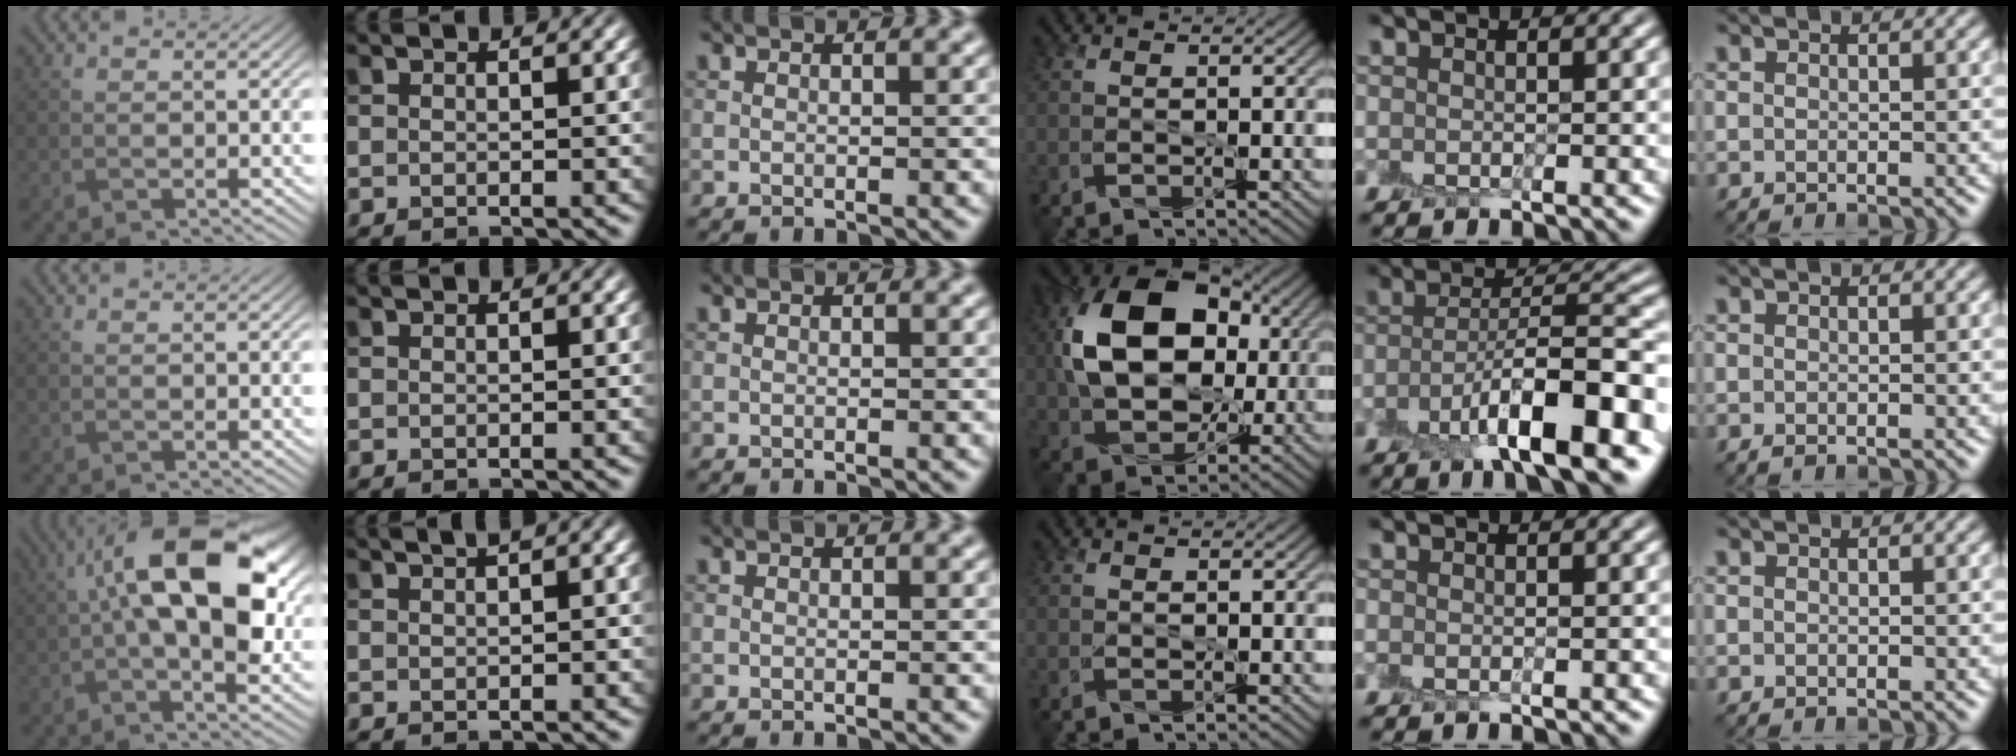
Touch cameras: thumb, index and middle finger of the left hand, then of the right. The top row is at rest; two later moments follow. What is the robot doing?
{"motion": "peel", "object": "envelope seal"}